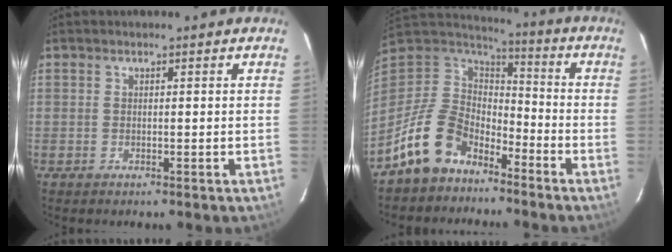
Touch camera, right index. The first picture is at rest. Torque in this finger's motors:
{"motor_torque": [0.57, -0.49, -0.11, -0.21]}